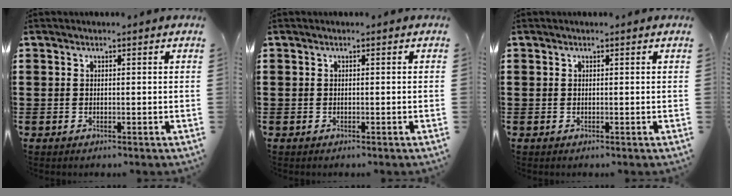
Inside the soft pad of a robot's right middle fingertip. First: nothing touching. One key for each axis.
{"total": 0.0}
{"total": 0.0}